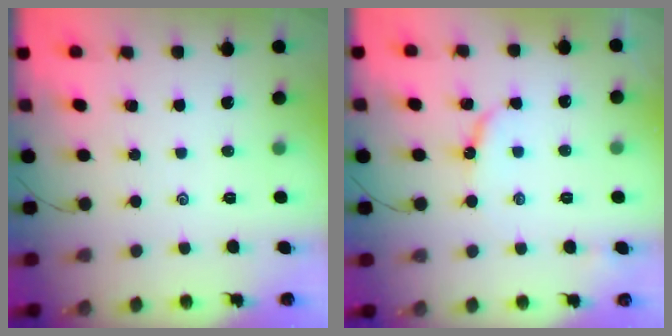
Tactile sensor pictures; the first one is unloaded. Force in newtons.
{"total": 5.2, "press": 5.1, "slide": 0.6}